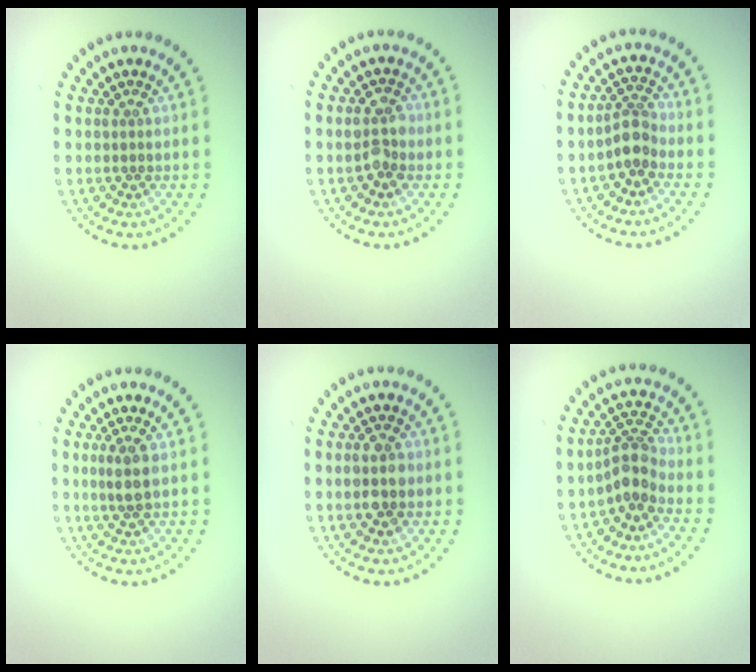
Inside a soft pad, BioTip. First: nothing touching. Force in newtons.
{"total": 2.3, "press": 2.3, "slide": 0.2}
{"total": 2.5, "press": 2.1, "slide": 1.4}
{"total": 2.0, "press": 1.7, "slide": 0.9}
{"total": 3.6, "press": 3.6, "slide": 0.1}
{"total": 2.9, "press": 2.2, "slide": 1.9}